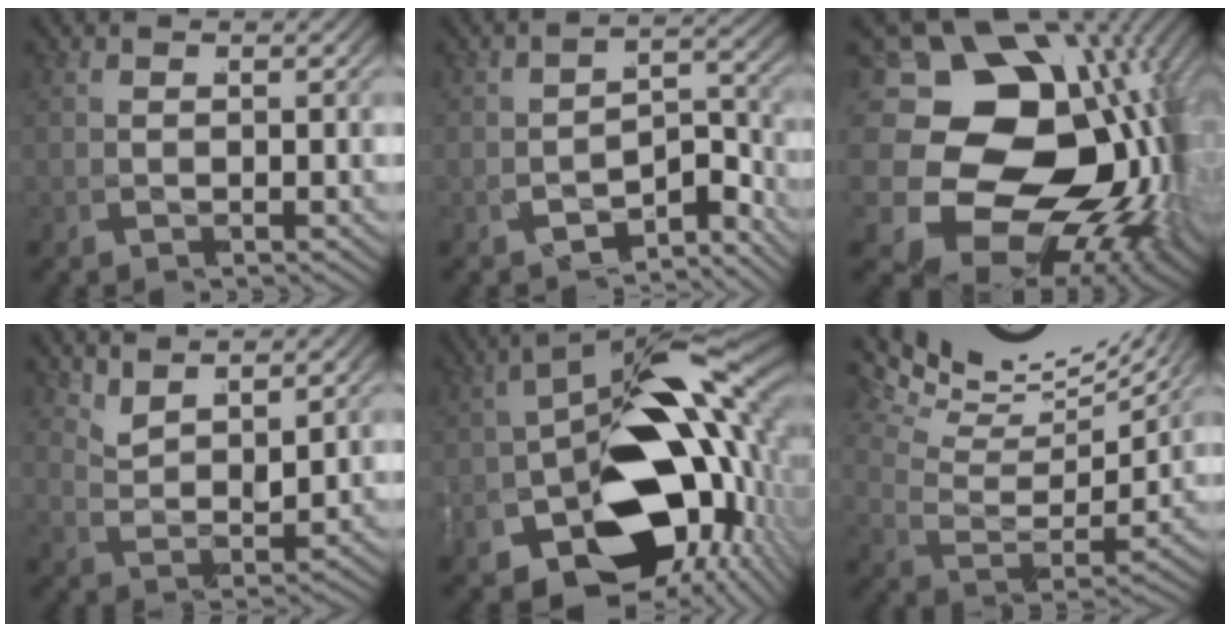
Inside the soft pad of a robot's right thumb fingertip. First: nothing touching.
{"total": 4.6, "force": [-4.3, 1.7, 0.6], "torque": [-0.022, -0.014, -0.068]}
{"total": 26.1, "force": [-3.6, 19.2, 17.2], "torque": [-0.323, -0.072, -0.047]}
{"total": 2.4, "force": [2.0, 0.6, 1.2], "torque": [-0.031, -0.001, 0.038]}
{"total": 17.9, "force": [-4.5, 10.8, 13.5], "torque": [-0.236, -0.047, -0.054]}
{"total": 8.4, "force": [4.5, 3.8, 5.9], "torque": [-0.104, 0.013, 0.056]}